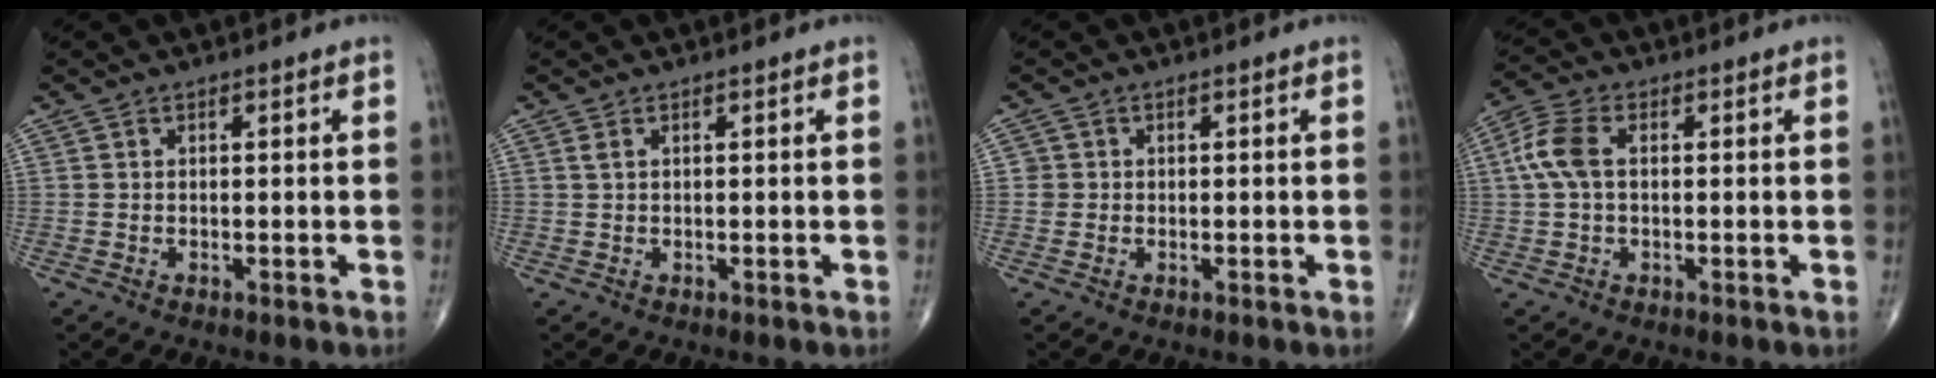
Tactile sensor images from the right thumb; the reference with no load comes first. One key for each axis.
{"total": 0.6, "fx": 0.3, "fy": 0.2, "fz": 0.5, "tx": -0.013, "ty": 0.008, "tz": 0.007}
{"total": 1.4, "fx": 0.0, "fy": 1.4, "fz": 0.0, "tx": 0.010, "ty": 0.005, "tz": -0.002}
{"total": 6.3, "fx": 0.7, "fy": 3.5, "fz": 5.1, "tx": -0.130, "ty": 0.020, "tz": 0.011}